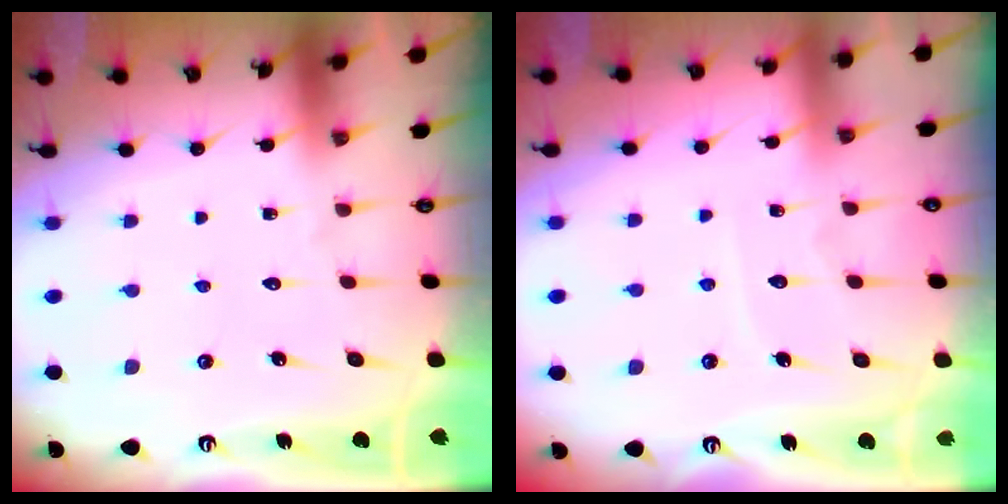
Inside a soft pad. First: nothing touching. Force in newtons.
{"total": 5.0, "press": 5.0, "slide": 0.4}